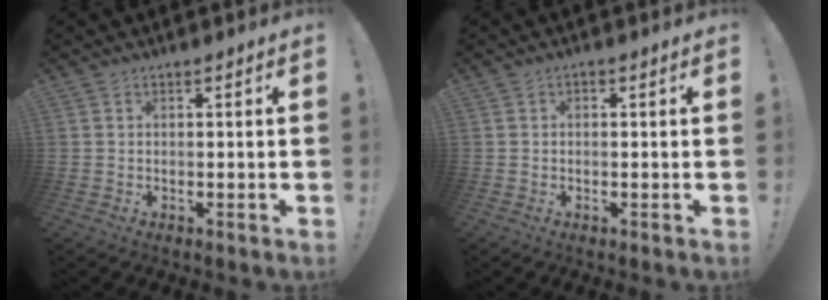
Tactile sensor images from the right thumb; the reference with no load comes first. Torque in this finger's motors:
{"motor_torque": [0.02, 0.21, 0.04, -0.09, 0.00]}